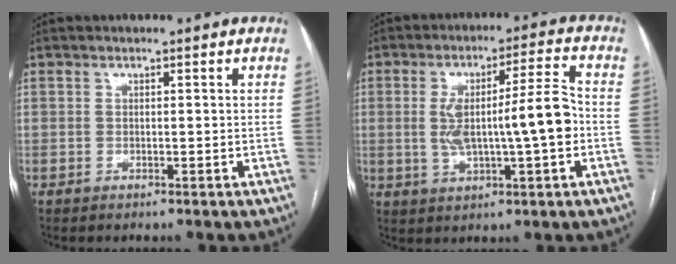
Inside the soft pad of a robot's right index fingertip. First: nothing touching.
{"total": 11.4, "force": [-0.9, 1.1, 11.3], "torque": [-0.198, 0.019, -0.010]}